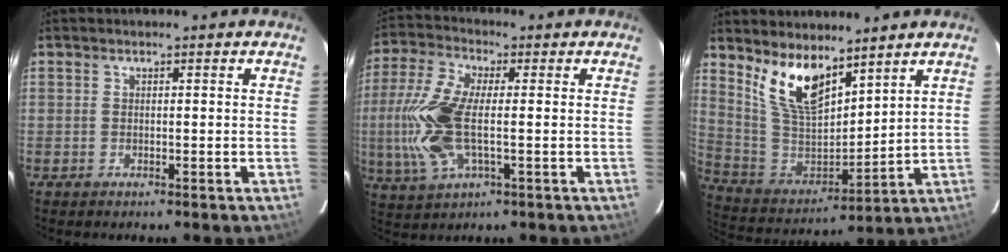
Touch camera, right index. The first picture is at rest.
{"total": 14.2, "force": [-1.1, 5.9, 12.9], "torque": [-0.289, 0.000, -0.024]}
{"total": 13.7, "force": [9.3, 5.6, 8.3], "torque": [-0.162, -0.007, 0.196]}